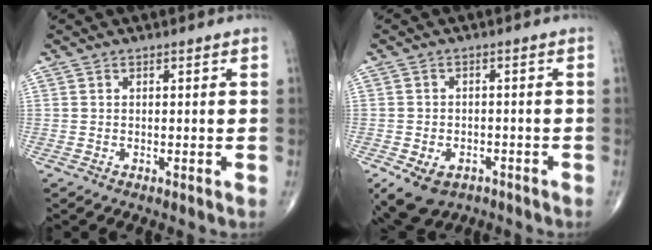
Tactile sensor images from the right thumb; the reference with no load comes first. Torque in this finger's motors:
{"motor_torque": [1.91, 1.99, 0.68, -0.57, 0.03]}